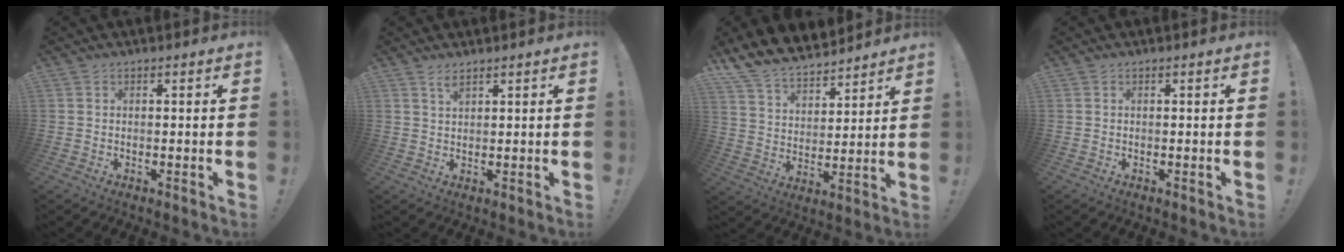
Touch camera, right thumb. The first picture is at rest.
{"total": 2.4, "force": [1.8, 0.5, 1.6], "torque": [-0.021, -0.010, 0.029]}
{"total": 11.1, "force": [10.1, 4.1, 2.3], "torque": [-0.063, -0.085, 0.191]}
{"total": 0.0}